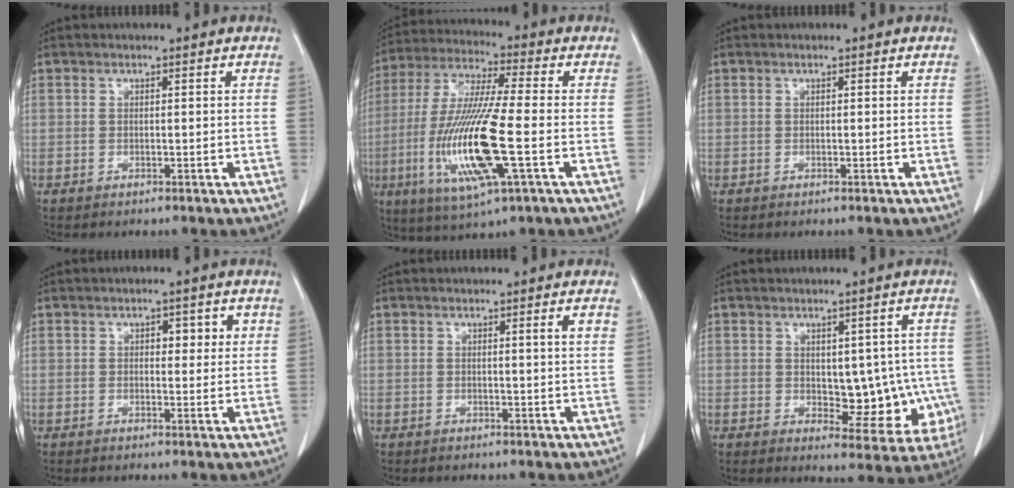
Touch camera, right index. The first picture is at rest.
{"total": 16.6, "force": [-3.9, 1.4, 16.1], "torque": [-0.337, -0.017, -0.071]}
{"total": 0.0}
{"total": 3.4, "force": [1.2, 1.7, 2.7], "torque": [-0.030, 0.005, 0.014]}
{"total": 1.7, "force": [0.7, -0.3, 1.6], "torque": [-0.022, -0.001, 0.009]}
{"total": 9.6, "force": [-0.6, 5.2, 8.1], "torque": [-0.077, 0.008, 0.009]}